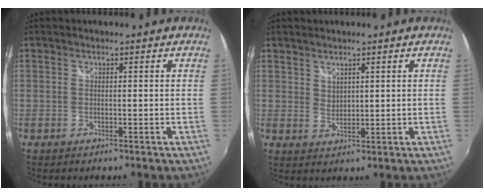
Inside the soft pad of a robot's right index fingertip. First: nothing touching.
{"total": 2.3, "force": [1.8, 1.2, 0.8], "torque": [-0.009, -0.001, 0.033]}